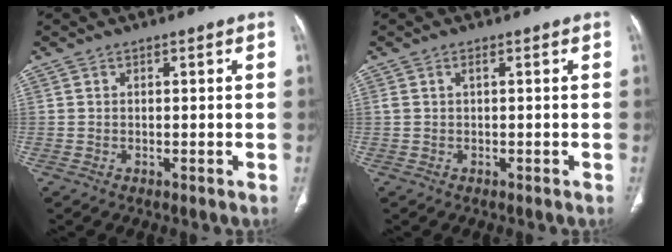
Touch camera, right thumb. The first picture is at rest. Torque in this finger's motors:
{"motor_torque": [-0.21, -0.27, -0.04, 0.54, 0.03]}